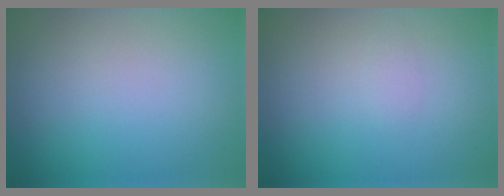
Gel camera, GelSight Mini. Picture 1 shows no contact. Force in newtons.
{"total": 0.7, "press": 0.7, "slide": 0.0}